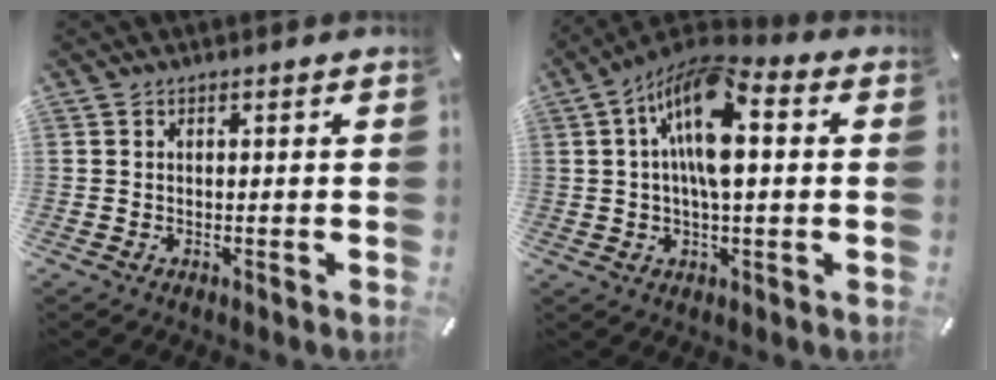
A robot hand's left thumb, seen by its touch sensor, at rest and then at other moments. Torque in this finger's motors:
{"motor_torque": [2.16, 2.84, 1.07, 0.48, 0.28]}